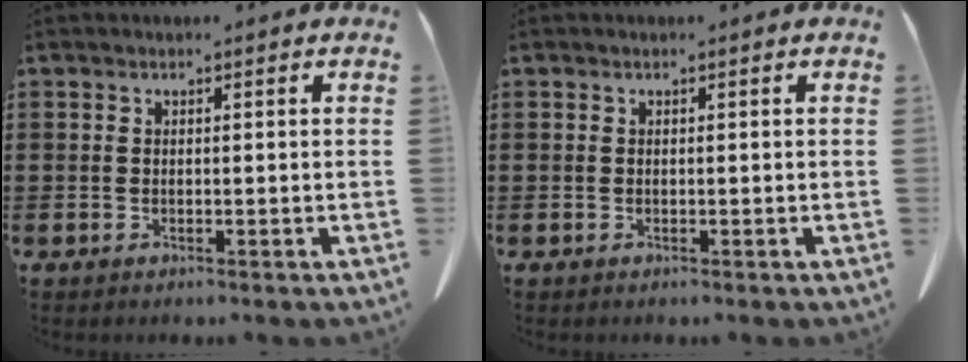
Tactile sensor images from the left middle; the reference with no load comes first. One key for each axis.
{"total": 0.0}